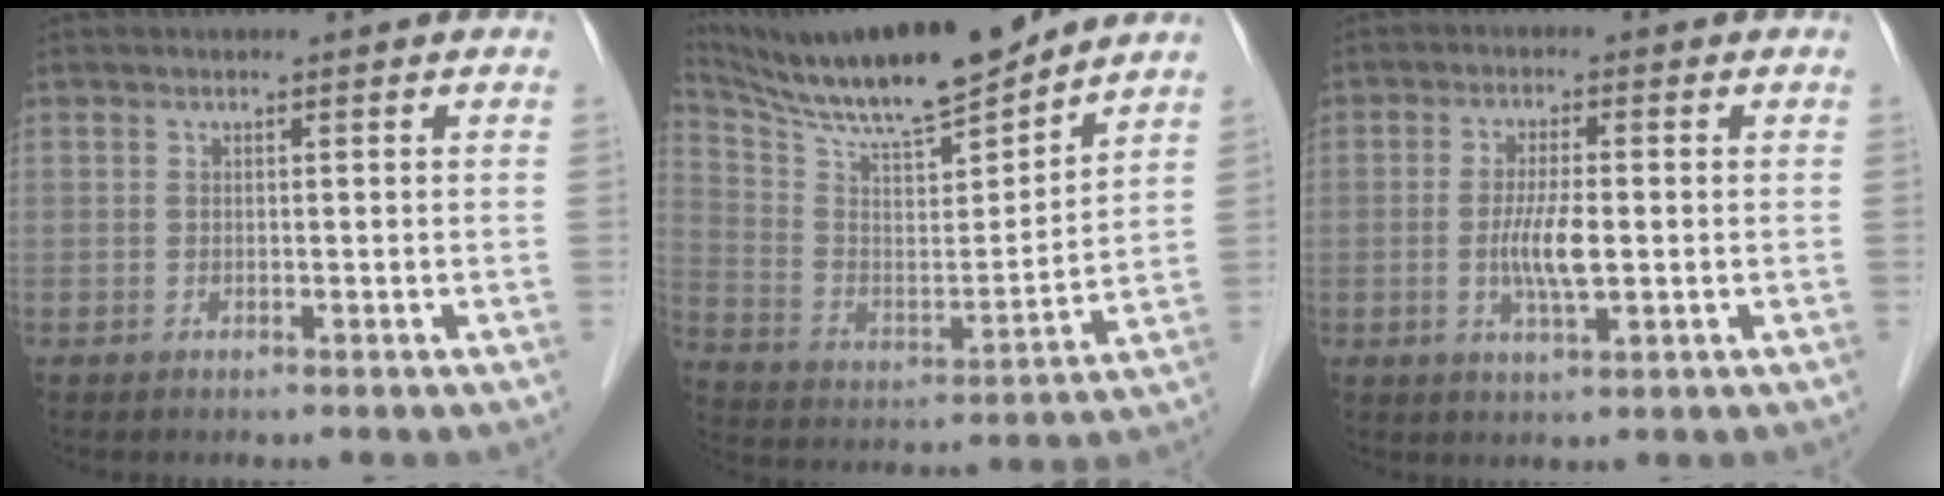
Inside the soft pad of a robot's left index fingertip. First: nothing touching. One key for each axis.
{"total": 19.7, "fx": 17.2, "fy": 1.9, "fz": 9.2, "tx": -0.175, "ty": -0.008, "tz": 0.299}
{"total": 5.3, "fx": -0.7, "fy": 0.9, "fz": 5.1, "tx": -0.107, "ty": -0.008, "tz": -0.011}